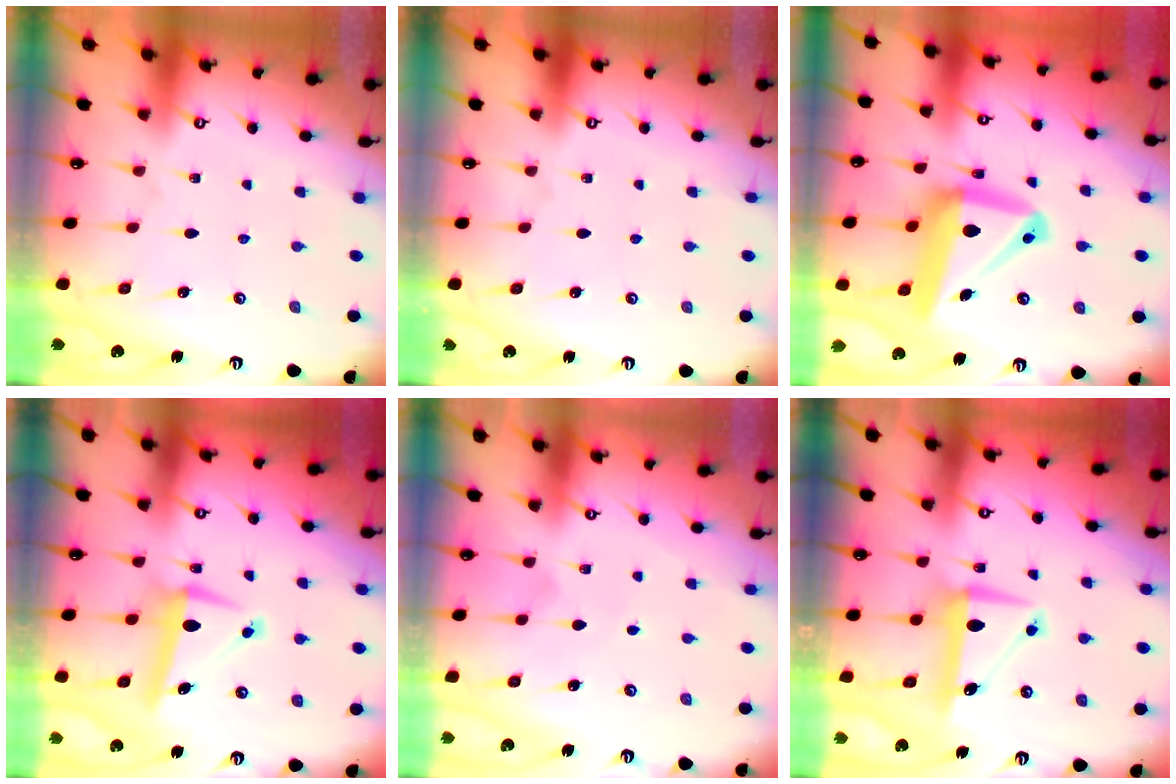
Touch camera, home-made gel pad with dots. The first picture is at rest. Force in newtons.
{"total": 0.0}
{"total": 16.7, "press": 16.5, "slide": 2.5}
{"total": 9.1, "press": 8.9, "slide": 1.7}
{"total": 3.0, "press": 3.0, "slide": 0.2}
{"total": 8.1, "press": 7.7, "slide": 2.4}